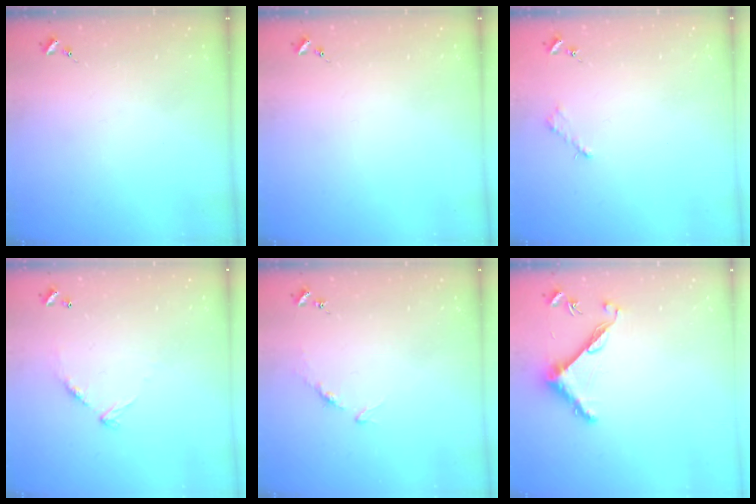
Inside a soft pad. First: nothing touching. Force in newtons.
{"total": 0.0}
{"total": 2.6, "press": 2.5, "slide": 0.3}
{"total": 8.8, "press": 8.8, "slide": 0.7}
{"total": 4.9, "press": 4.8, "slide": 0.6}
{"total": 7.5, "press": 7.5, "slide": 0.5}